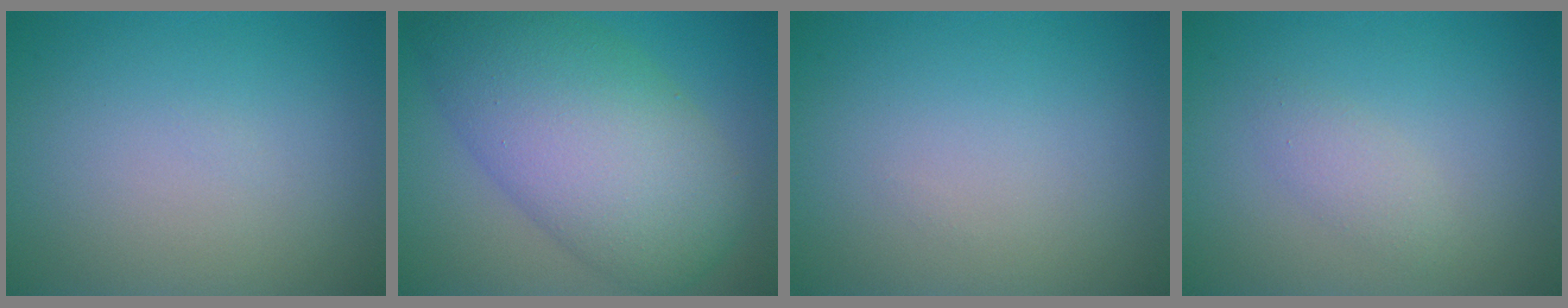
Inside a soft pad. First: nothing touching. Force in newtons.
{"total": 10.8, "press": 10.8, "slide": 0.3}
{"total": 0.0}
{"total": 1.4, "press": 1.4, "slide": 0.1}